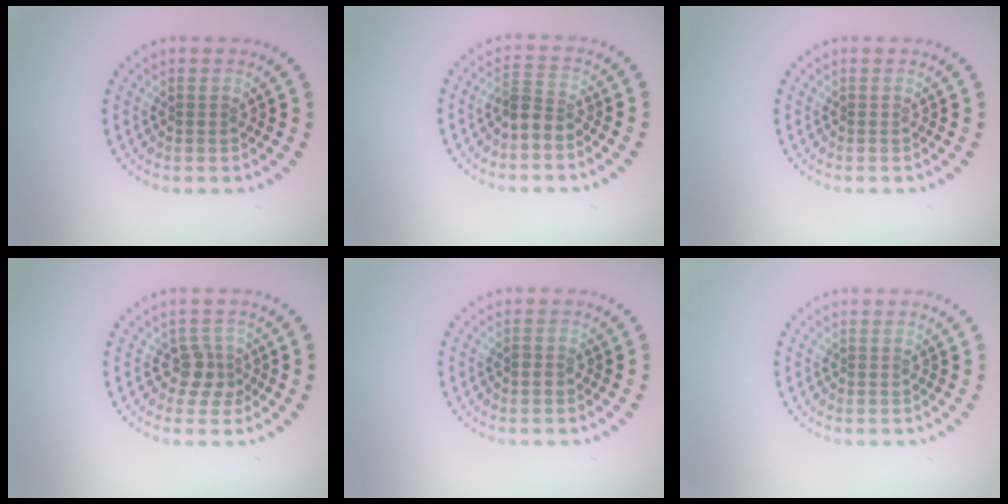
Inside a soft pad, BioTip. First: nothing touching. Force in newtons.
{"total": 2.2, "press": 1.7, "slide": 1.4}
{"total": 0.0}
{"total": 2.3, "press": 1.9, "slide": 1.4}
{"total": 0.8, "press": 0.8, "slide": 0.1}
{"total": 0.0}